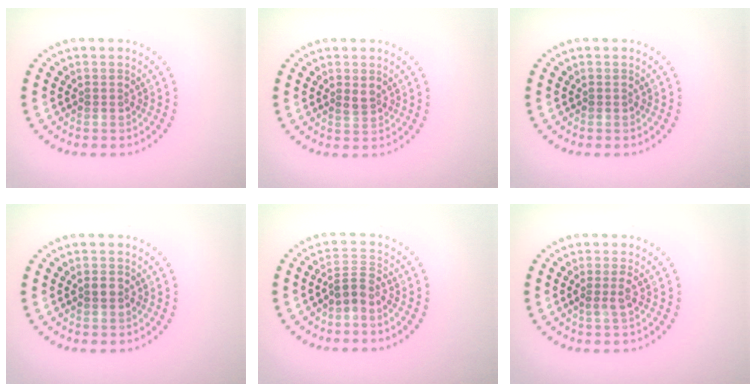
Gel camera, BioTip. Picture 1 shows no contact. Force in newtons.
{"total": 1.0, "press": 1.0, "slide": 0.2}
{"total": 0.0}
{"total": 1.0, "press": 1.0, "slide": 0.1}
{"total": 2.2, "press": 1.7, "slide": 1.3}
{"total": 1.4, "press": 1.1, "slide": 0.9}